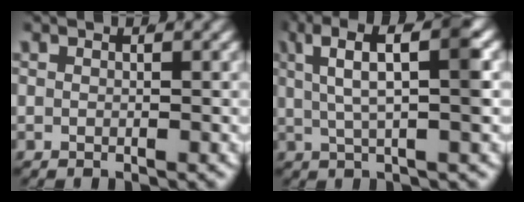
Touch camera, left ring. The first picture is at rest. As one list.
[{"total": 7.3, "force": [2.4, 1.8, 6.7], "torque": [-0.101, 0.018, 0.037]}]